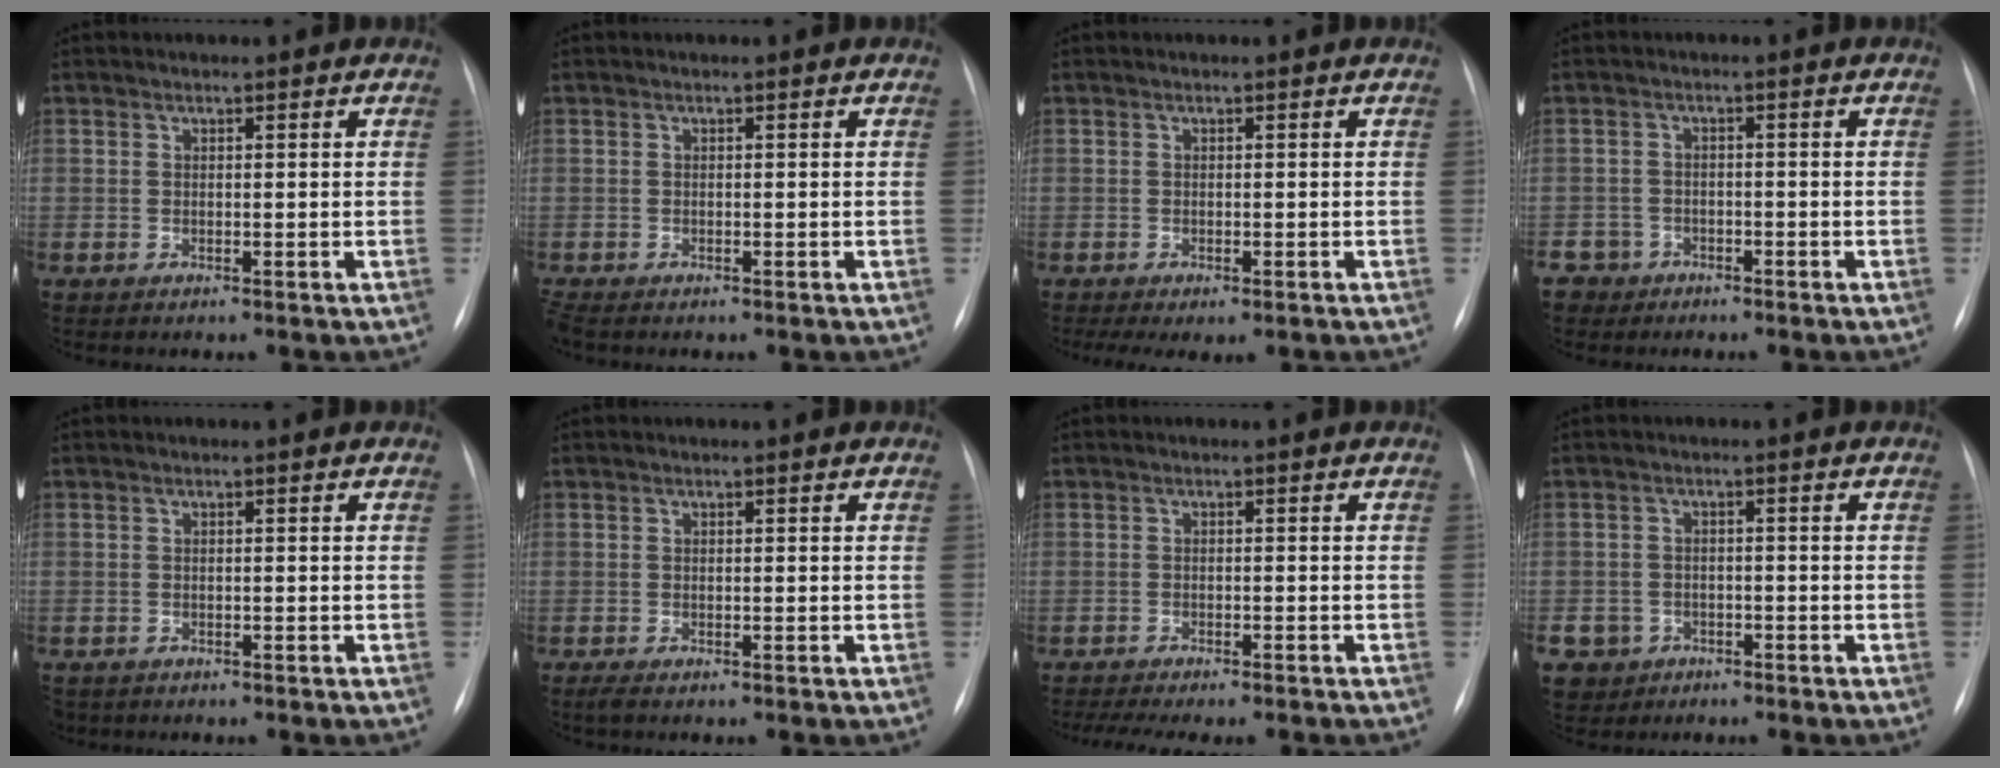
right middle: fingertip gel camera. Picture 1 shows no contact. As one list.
[{"total": 1.6, "force": [-1.3, 0.5, 0.8], "torque": [-0.017, -0.005, -0.020]}, {"total": 5.1, "force": [-3.6, 1.8, 3.2], "torque": [-0.042, -0.010, -0.050]}, {"total": 3.8, "force": [-2.6, 2.7, -0.7], "torque": [0.016, 0.009, -0.049]}, {"total": 2.6, "force": [-1.9, 1.7, 0.5], "torque": [-0.008, 0.000, -0.028]}, {"total": 1.0, "force": [-0.7, 0.2, 0.6], "torque": [-0.012, -0.003, -0.012]}, {"total": 11.2, "force": [-9.7, 2.2, 5.2], "torque": [-0.073, -0.005, -0.126]}, {"total": 6.2, "force": [-3.2, 5.3, 0.6], "torque": [-0.017, 0.008, -0.046]}]